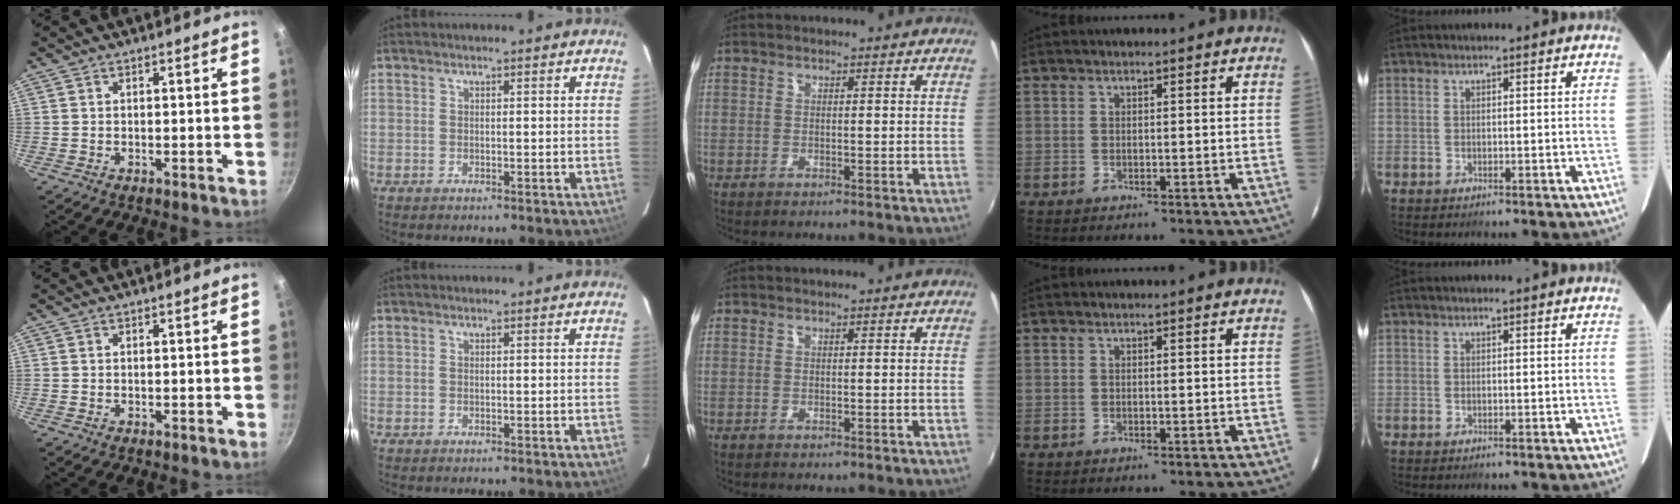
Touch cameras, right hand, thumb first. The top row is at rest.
{}